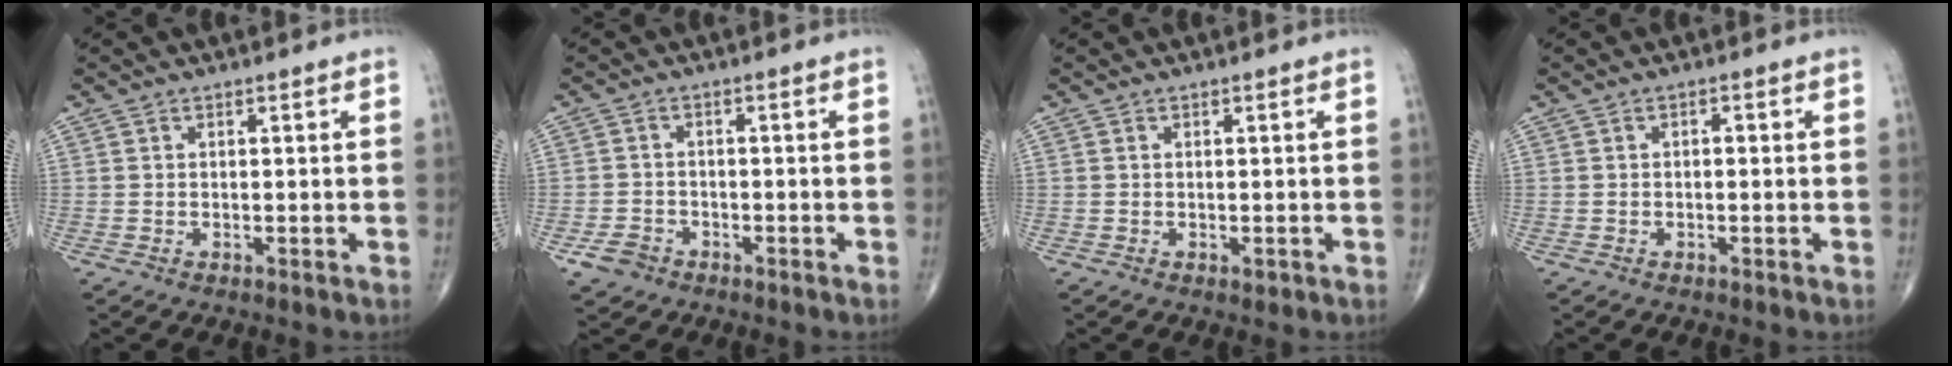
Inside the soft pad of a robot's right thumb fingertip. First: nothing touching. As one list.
[{"total": 3.6, "force": [-2.2, 2.7, 1.1], "torque": [-0.014, 0.013, -0.036]}, {"total": 0.7, "force": [-0.2, 0.5, 0.5], "torque": [-0.005, -0.001, -0.002]}, {"total": 0.9, "force": [-0.1, 0.5, 0.7], "torque": [-0.007, 0.005, -0.003]}]